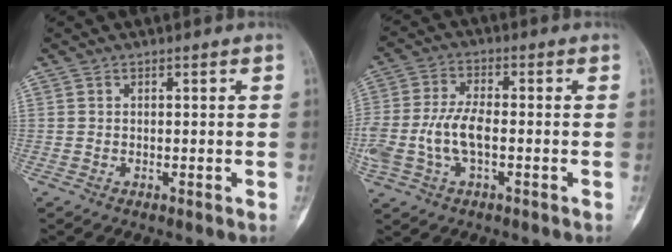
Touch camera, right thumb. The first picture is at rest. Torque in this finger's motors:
{"motor_torque": [0.27, 0.13, 0.91, -0.42, 0.12]}